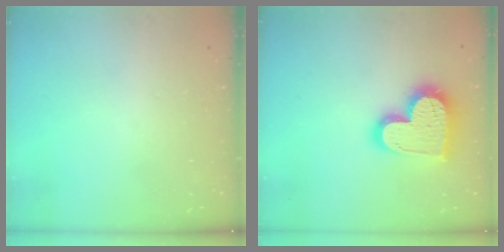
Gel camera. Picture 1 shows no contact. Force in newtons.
{"total": 18.9, "press": 18.9, "slide": 1.2}